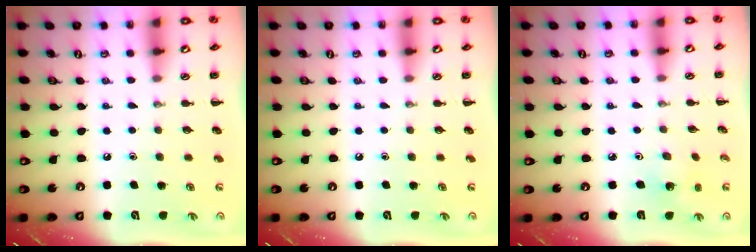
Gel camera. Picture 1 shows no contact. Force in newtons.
{"total": 0.0}
{"total": 1.9, "press": 1.8, "slide": 0.6}